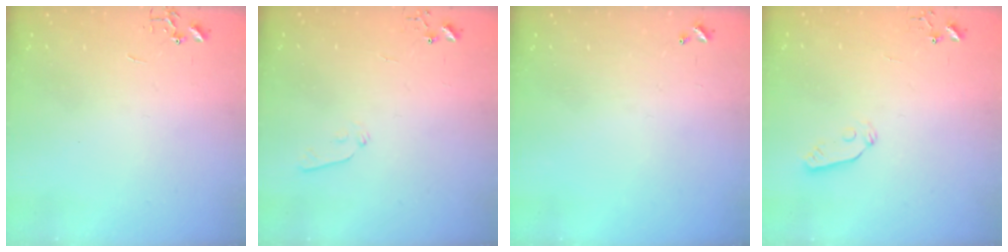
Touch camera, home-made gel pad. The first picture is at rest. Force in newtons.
{"total": 4.8, "press": 4.7, "slide": 1.0}
{"total": 0.0}
{"total": 3.8, "press": 3.7, "slide": 0.5}